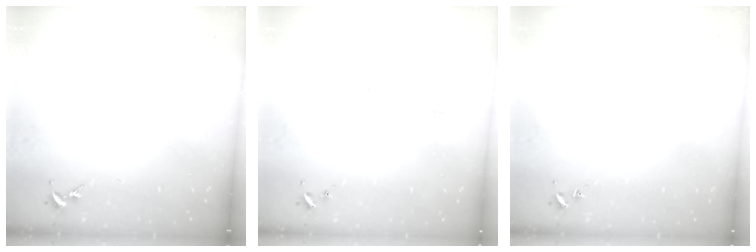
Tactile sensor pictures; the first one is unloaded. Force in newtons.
{"total": 0.0}
{"total": 0.5, "press": 0.5, "slide": 0.2}